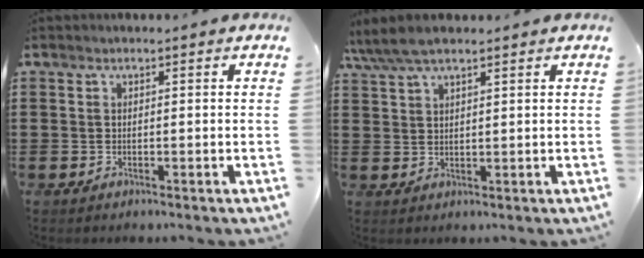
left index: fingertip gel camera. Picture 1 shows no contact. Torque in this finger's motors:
{"motor_torque": [1.10, -1.04, 0.59, 0.18]}